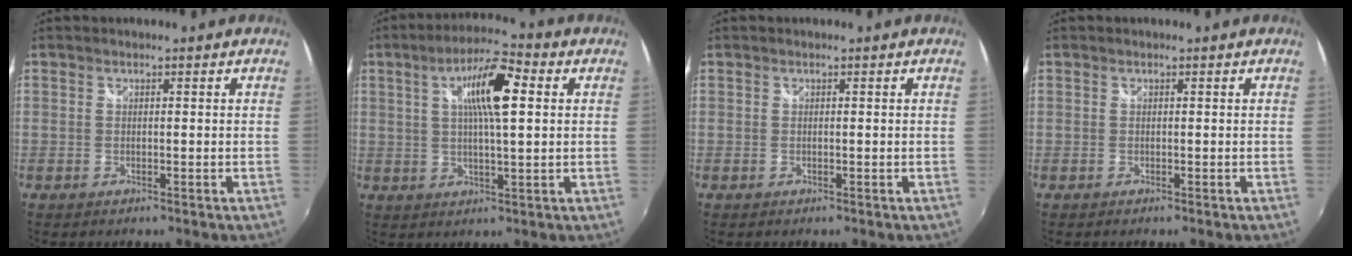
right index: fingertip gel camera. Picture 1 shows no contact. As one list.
[{"total": 10.7, "force": [2.9, 2.4, 10.0], "torque": [-0.172, 0.017, 0.045]}, {"total": 0.0}, {"total": 0.6, "force": [0.4, 0.1, -0.4], "torque": [0.006, 0.002, 0.004]}]